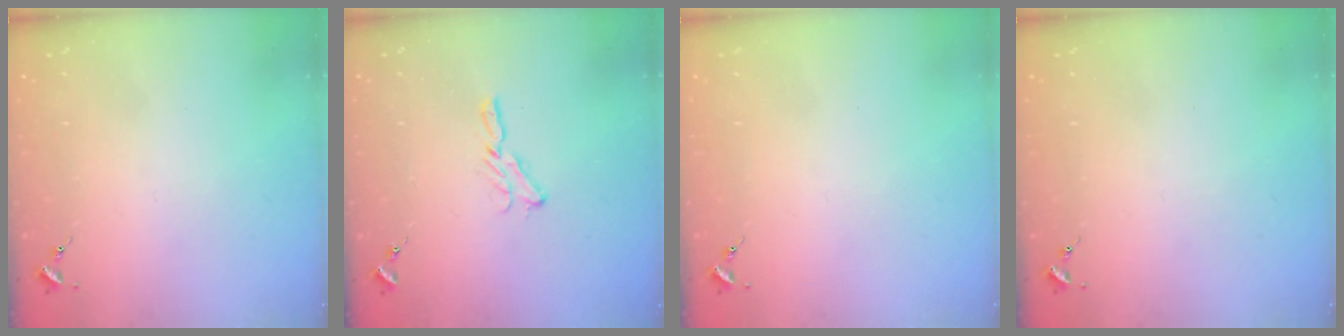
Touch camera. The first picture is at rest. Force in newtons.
{"total": 5.4, "press": 5.4, "slide": 0.4}
{"total": 0.0}
{"total": 0.0}